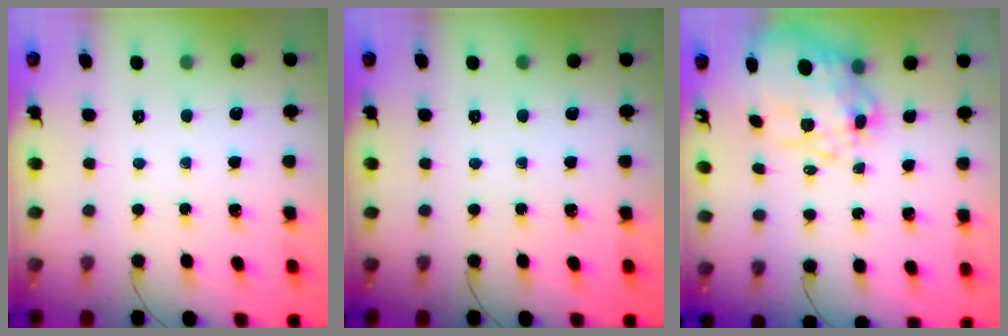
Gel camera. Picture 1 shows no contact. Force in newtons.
{"total": 0.0}
{"total": 17.6, "press": 17.2, "slide": 3.4}